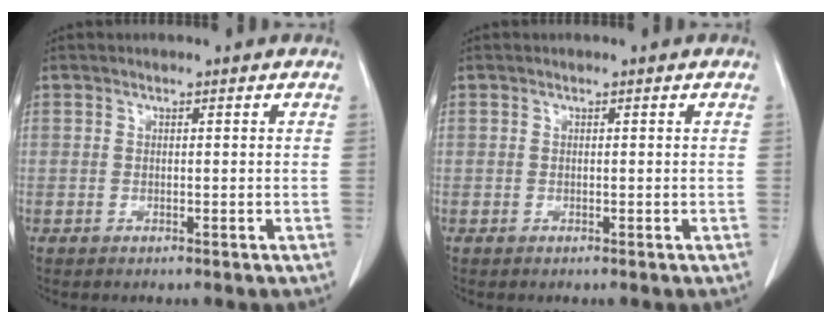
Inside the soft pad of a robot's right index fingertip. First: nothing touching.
{"total": 0.0}